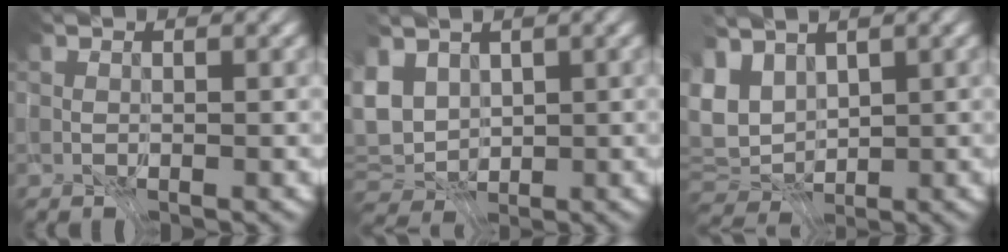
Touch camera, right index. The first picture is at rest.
{"total": 3.4, "force": [0.0, 1.7, 2.9], "torque": [-0.060, 0.000, 0.005]}
{"total": 5.4, "force": [1.4, 2.8, 4.4], "torque": [-0.085, 0.012, 0.033]}